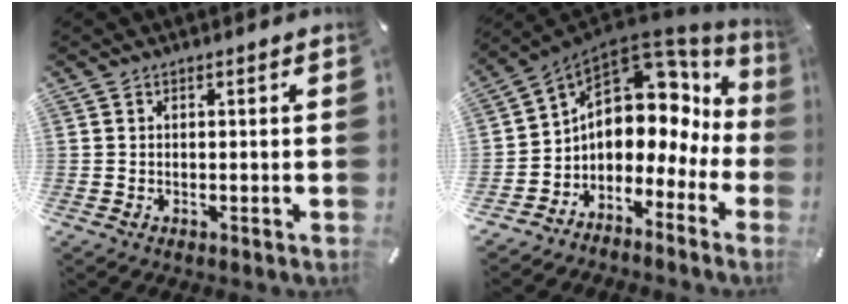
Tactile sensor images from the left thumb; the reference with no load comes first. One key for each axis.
{"total": 10.8, "fx": 3.6, "fy": 8.5, "fz": 5.6, "tx": -0.080, "ty": -0.049, "tz": 0.057}